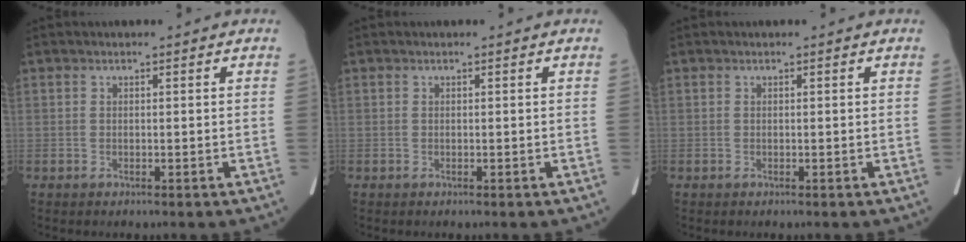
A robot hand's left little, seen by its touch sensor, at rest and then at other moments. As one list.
[{"total": 0.0}, {"total": 0.0}]